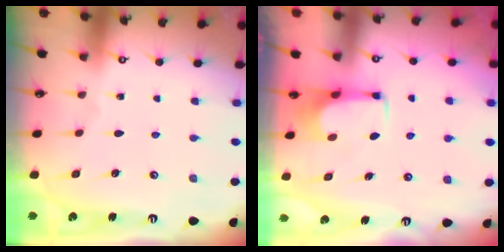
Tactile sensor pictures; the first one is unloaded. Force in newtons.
{"total": 0.0}